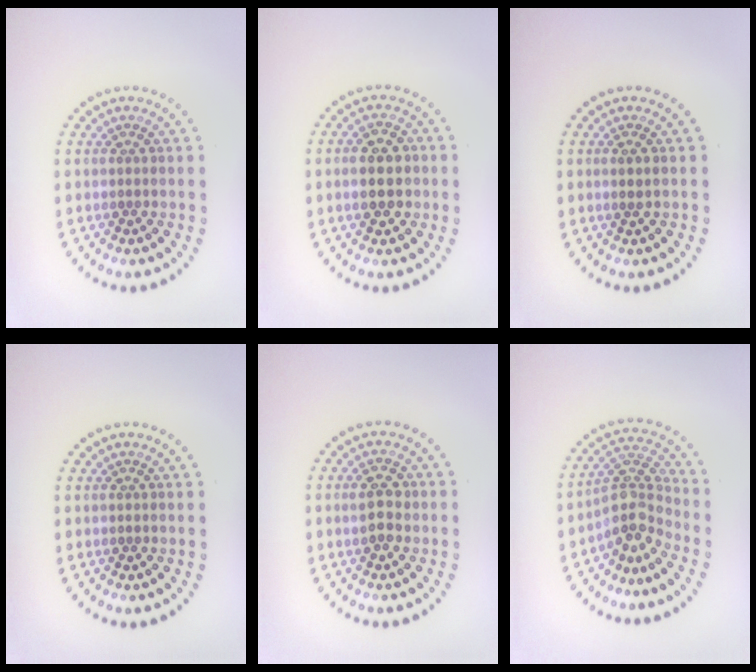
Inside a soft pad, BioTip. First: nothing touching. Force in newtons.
{"total": 3.5, "press": 3.5, "slide": 0.3}
{"total": 0.6, "press": 0.4, "slide": 0.4}
{"total": 0.0}
{"total": 2.5, "press": 2.5, "slide": 0.2}
{"total": 4.0, "press": 2.8, "slide": 2.8}